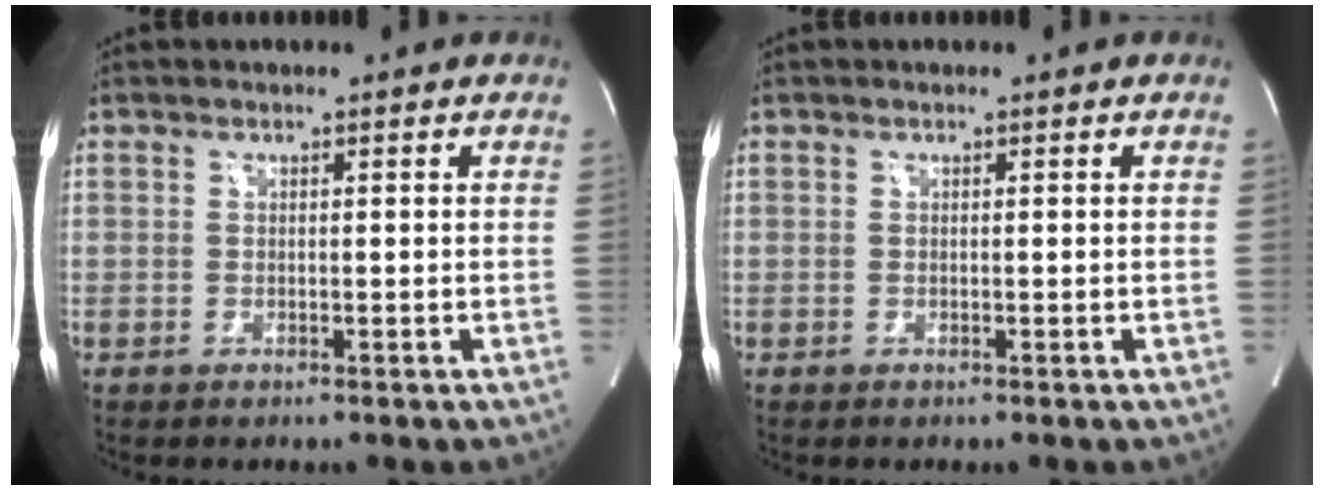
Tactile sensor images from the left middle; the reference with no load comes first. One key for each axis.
{"total": 0.0}